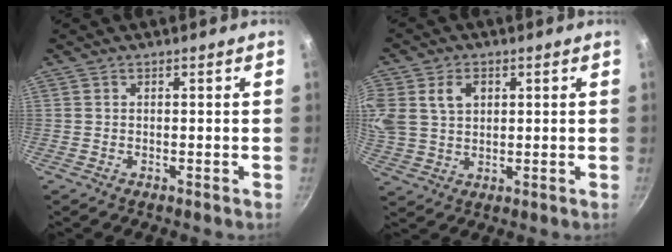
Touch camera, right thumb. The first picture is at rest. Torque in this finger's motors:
{"motor_torque": [-0.02, 1.16, 0.83, 0.67, 0.44]}